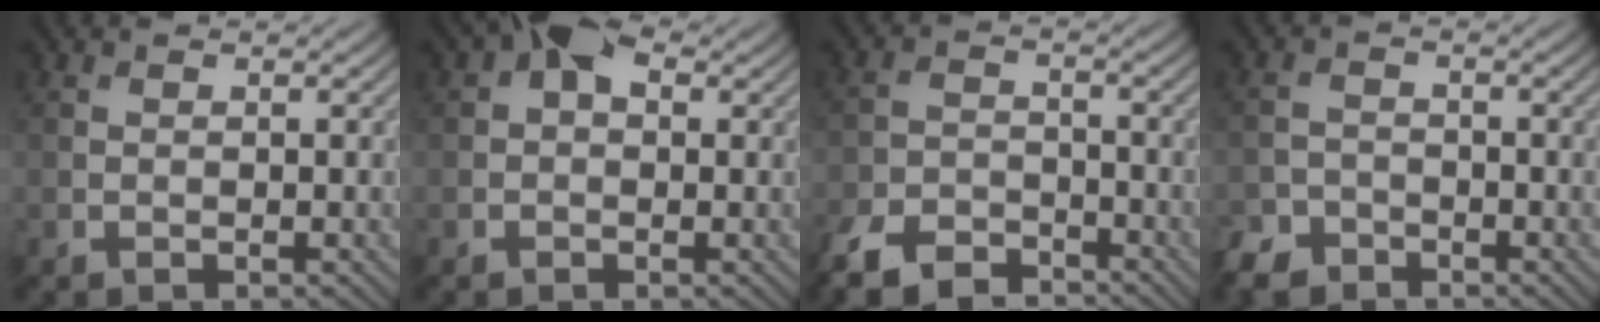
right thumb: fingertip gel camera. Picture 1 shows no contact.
{"total": 4.2, "force": [1.3, 2.6, 3.0], "torque": [-0.043, 0.011, 0.006]}
{"total": 8.2, "force": [-6.5, 3.5, 3.6], "torque": [-0.080, -0.012, -0.131]}
{"total": 3.6, "force": [-3.0, 1.8, 0.7], "torque": [-0.017, -0.002, -0.065]}